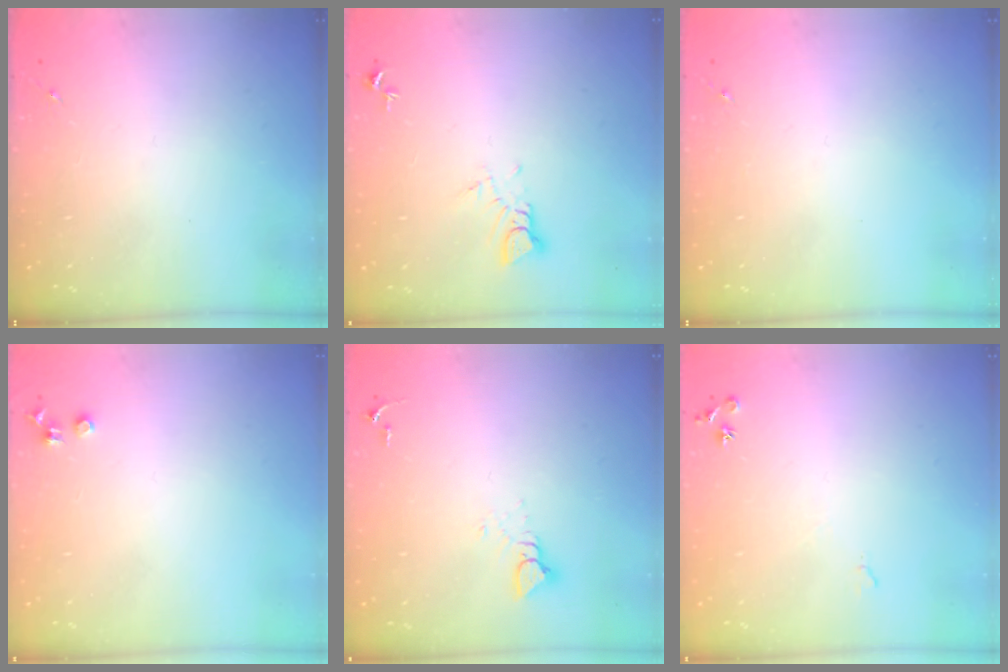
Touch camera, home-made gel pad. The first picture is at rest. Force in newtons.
{"total": 3.5, "press": 3.5, "slide": 0.2}
{"total": 0.0}
{"total": 3.5, "press": 3.5, "slide": 0.4}
{"total": 3.7, "press": 3.7, "slide": 0.1}
{"total": 6.7, "press": 6.6, "slide": 1.0}